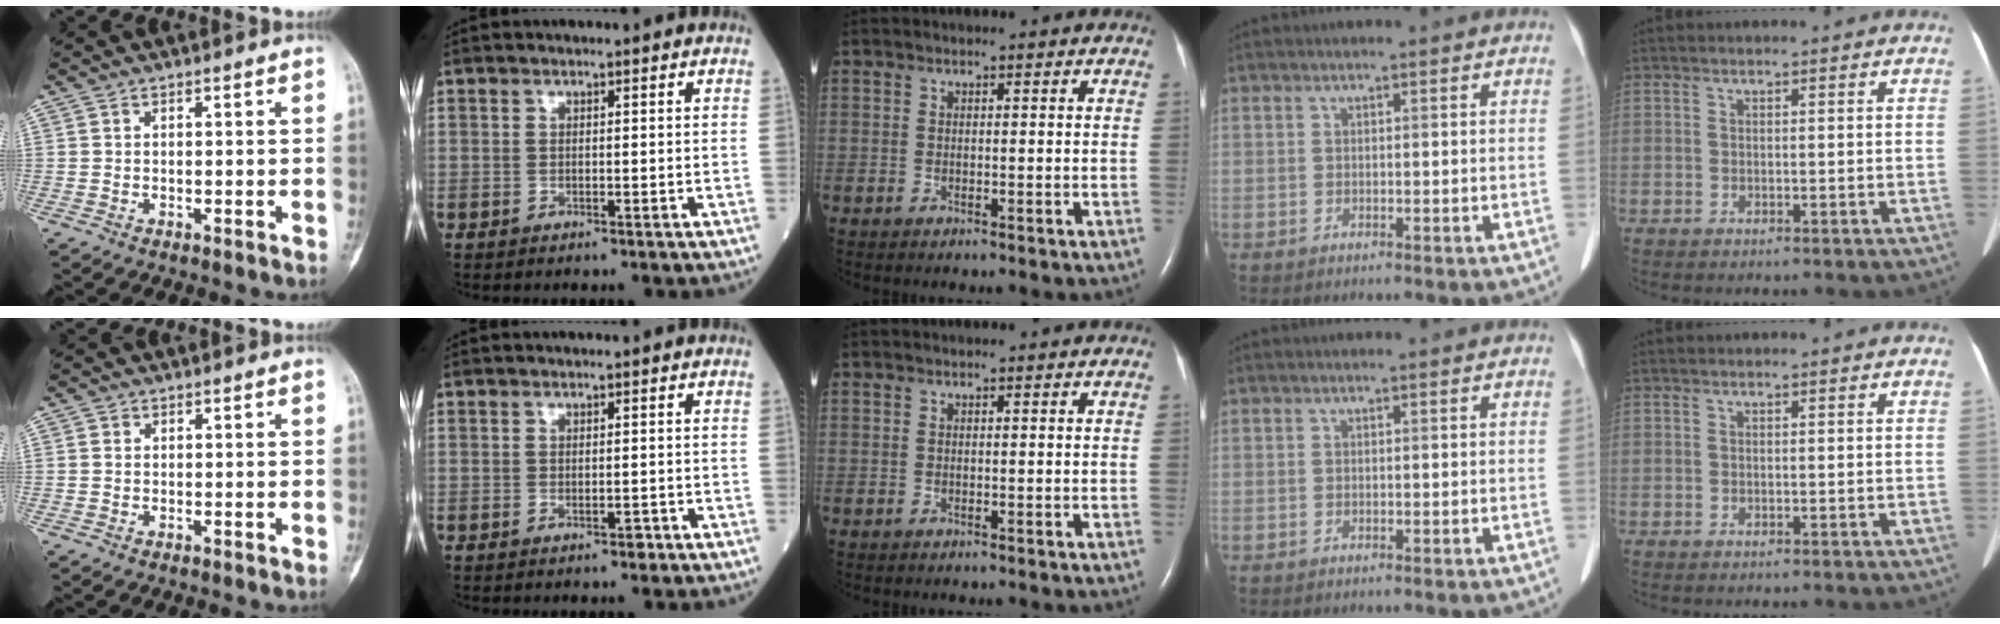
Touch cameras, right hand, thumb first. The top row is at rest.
{"thumb": {"total": 0.7, "force": [0.1, 0.6, 0.4], "torque": [-0.002, 0.001, 0.000]}, "index": {"total": 1.2, "force": [-0.6, 0.5, 0.9], "torque": [-0.016, -0.001, -0.006]}}